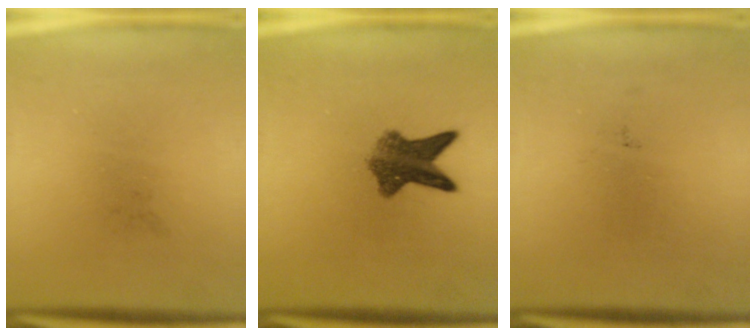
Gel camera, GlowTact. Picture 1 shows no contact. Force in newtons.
{"total": 6.8}
{"total": 0.0}